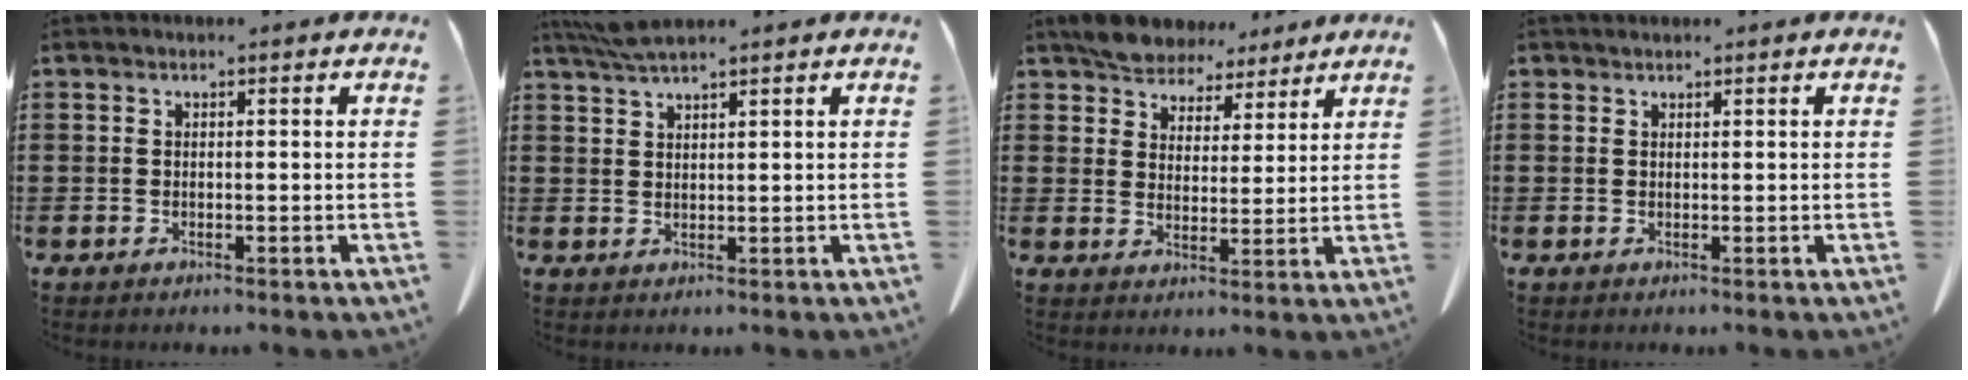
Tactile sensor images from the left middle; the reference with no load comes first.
{"total": 3.2, "force": [2.7, 0.1, 1.8], "torque": [-0.043, -0.002, 0.051]}
{"total": 5.7, "force": [5.3, 2.2, 0.4], "torque": [-0.037, -0.015, 0.099]}
{"total": 0.6, "force": [0.6, 0.2, 0.0], "torque": [-0.002, 0.000, 0.012]}